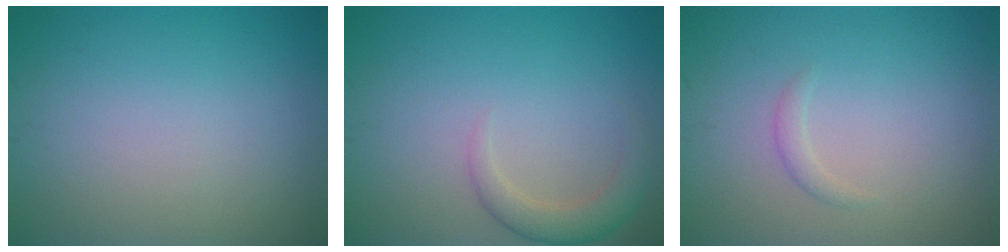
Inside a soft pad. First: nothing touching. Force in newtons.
{"total": 2.8, "press": 2.7, "slide": 0.2}
{"total": 0.9, "press": 0.9, "slide": 0.1}